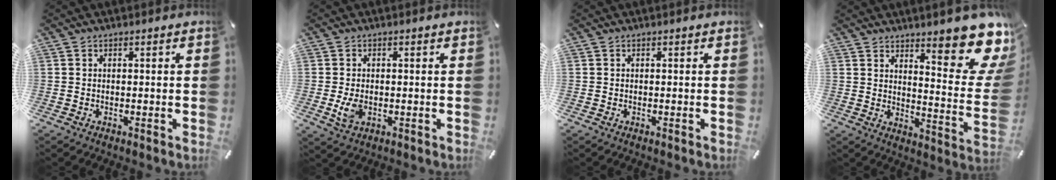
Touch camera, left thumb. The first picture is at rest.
{"total": 4.3, "force": [-0.7, 2.9, 3.1], "torque": [-0.073, -0.009, -0.017]}
{"total": 0.0}
{"total": 17.4, "force": [11.3, 5.2, 12.2], "torque": [-0.143, -0.105, 0.181]}